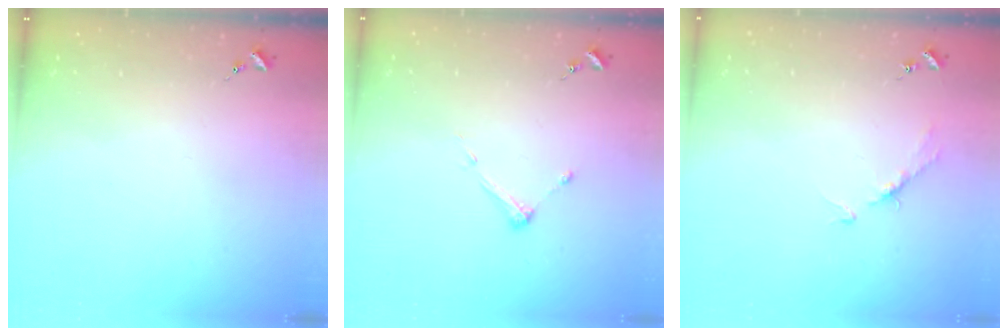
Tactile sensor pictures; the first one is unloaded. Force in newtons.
{"total": 4.4, "press": 4.3, "slide": 0.5}
{"total": 4.4, "press": 4.4, "slide": 0.6}